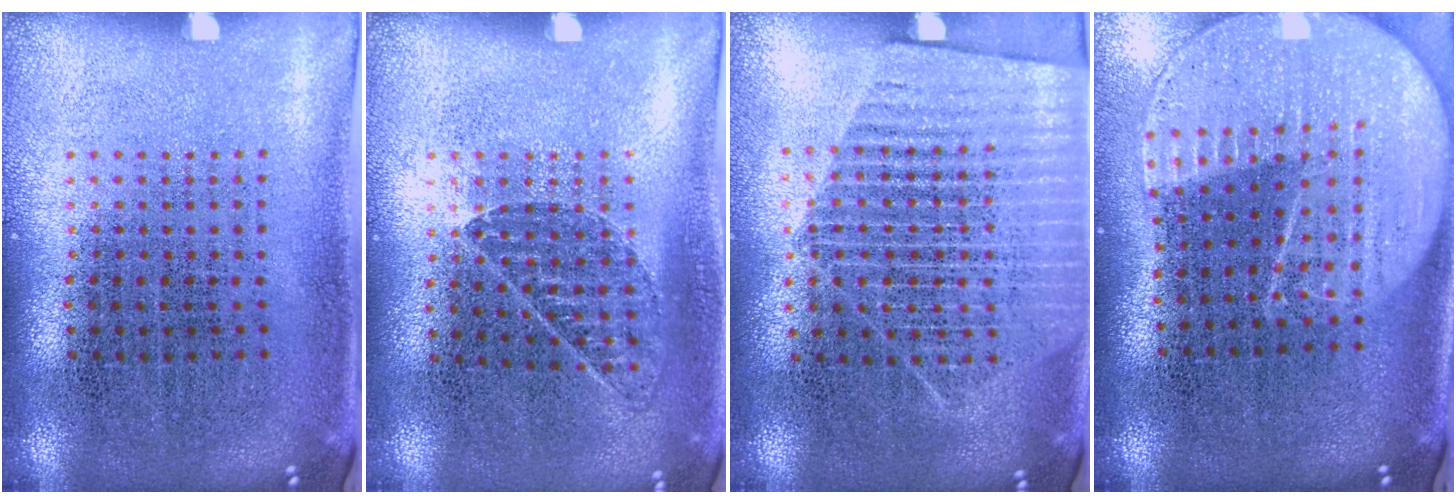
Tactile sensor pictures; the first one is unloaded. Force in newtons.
{"total": 0.8, "press": 0.7, "slide": 0.3}
{"total": 1.7, "press": 1.5, "slide": 0.8}
{"total": 2.2, "press": 1.9, "slide": 1.1}